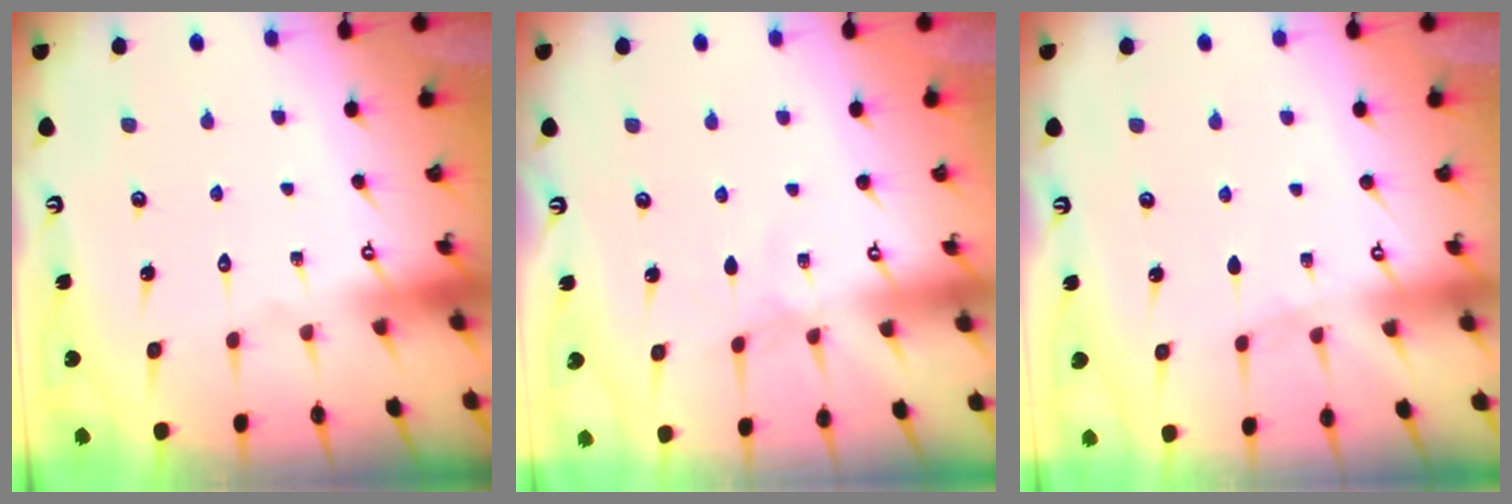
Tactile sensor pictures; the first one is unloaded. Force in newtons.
{"total": 2.3, "press": 2.3, "slide": 0.4}
{"total": 3.6, "press": 3.6, "slide": 0.4}